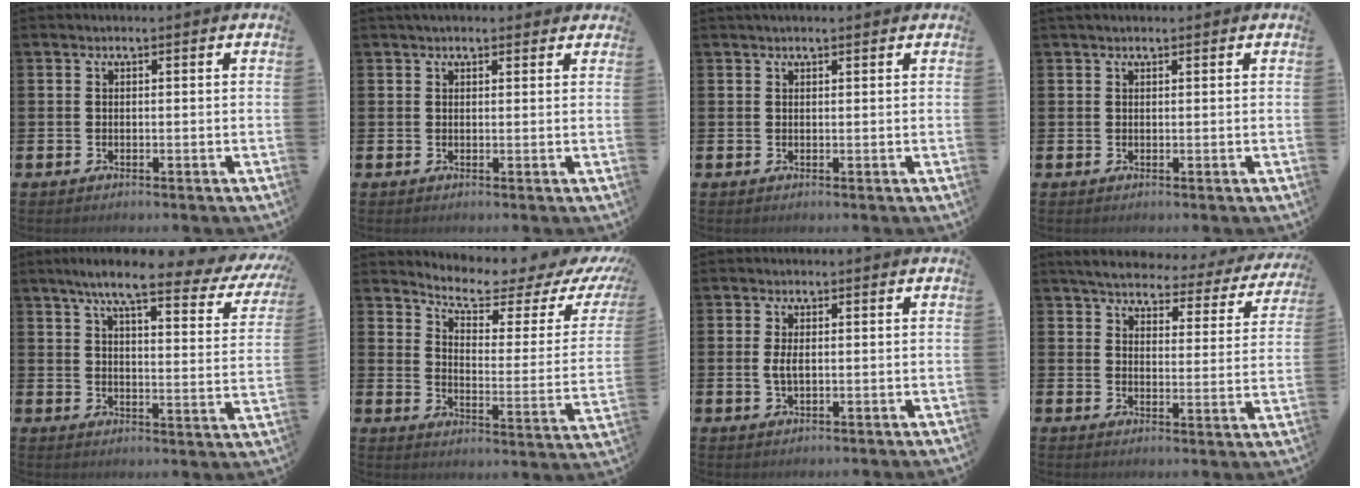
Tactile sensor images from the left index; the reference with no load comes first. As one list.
[{"total": 1.8, "force": [1.7, 0.6, 0.5], "torque": [-0.009, 0.004, 0.030]}, {"total": 1.0, "force": [0.9, 0.1, 0.4], "torque": [0.003, -0.002, 0.014]}, {"total": 1.0, "force": [0.8, 0.3, 0.4], "torque": [-0.005, 0.002, 0.015]}, {"total": 8.3, "force": [6.6, 1.1, 4.9], "torque": [-0.098, -0.043, 0.104]}, {"total": 6.2, "force": [5.4, 1.4, 2.8], "torque": [-0.070, -0.045, 0.082]}, {"total": 2.1, "force": [0.3, 0.9, 1.9], "torque": [-0.035, 0.004, 0.002]}, {"total": 4.3, "force": [4.0, 1.1, 1.3], "torque": [-0.051, -0.029, 0.063]}]